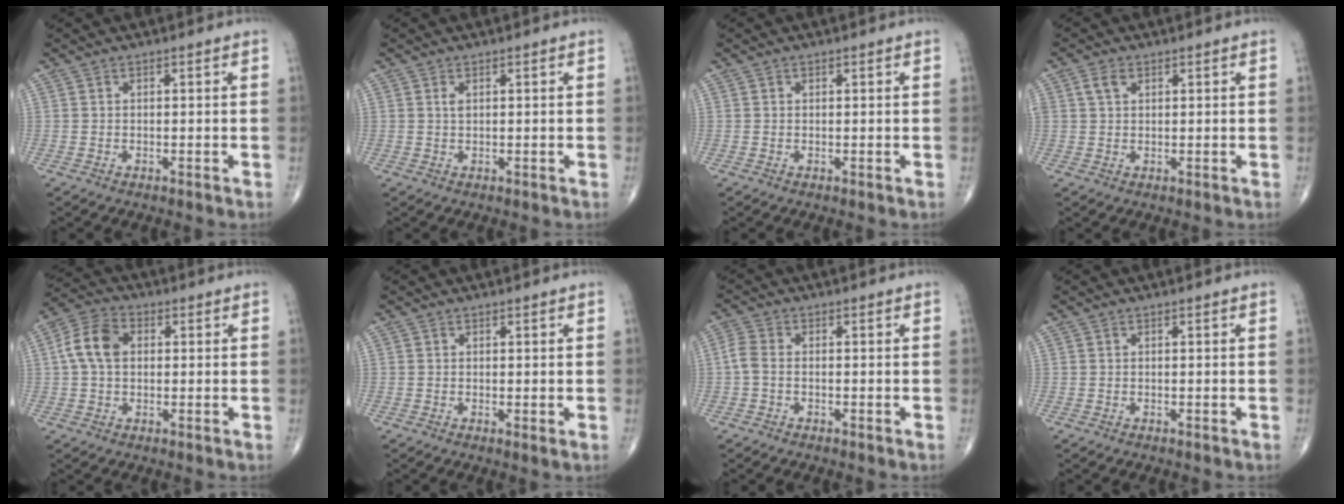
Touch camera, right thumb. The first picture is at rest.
{"total": 1.0, "force": [0.4, 0.5, 0.8], "torque": [-0.016, 0.002, 0.008]}
{"total": 0.0}
{"total": 2.6, "force": [1.1, 1.7, 1.6], "torque": [-0.030, 0.005, 0.022]}
{"total": 8.0, "force": [1.0, 5.5, 5.7], "torque": [-0.110, 0.020, 0.013]}
{"total": 0.9, "force": [0.1, 0.2, 0.9], "torque": [-0.017, -0.005, 0.000]}
{"total": 3.0, "force": [-0.5, 1.9, 2.3], "torque": [-0.056, 0.006, -0.019]}
{"total": 0.0}